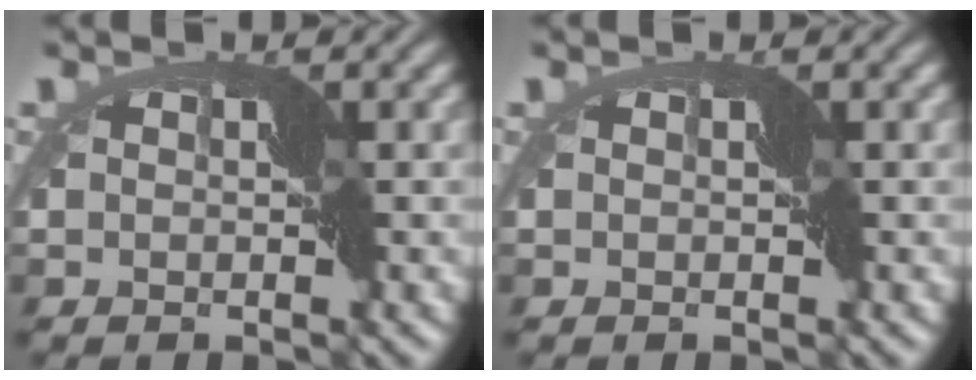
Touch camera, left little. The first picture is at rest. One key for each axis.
{"total": 0.0}